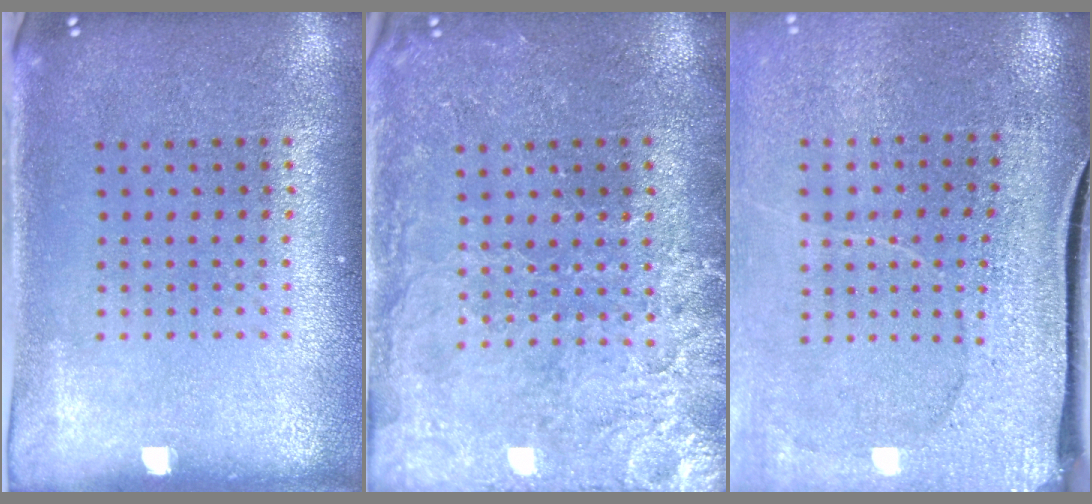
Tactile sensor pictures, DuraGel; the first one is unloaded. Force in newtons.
{"total": 3.3, "press": 3.1, "slide": 1.1}
{"total": 3.8, "press": 3.1, "slide": 2.1}